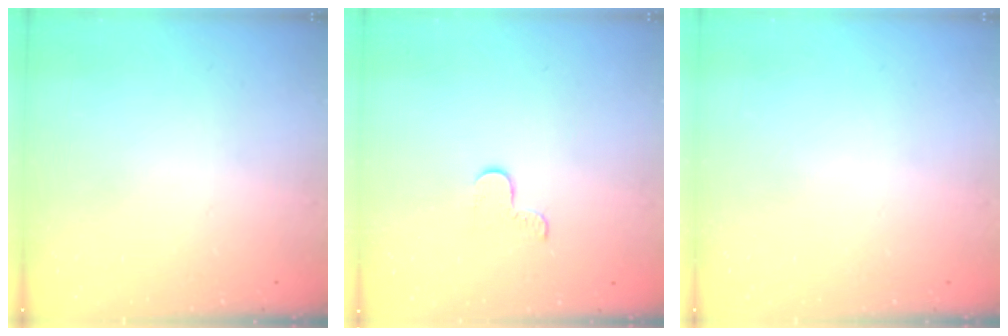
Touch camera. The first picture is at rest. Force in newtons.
{"total": 3.0, "press": 3.0, "slide": 0.4}
{"total": 0.0}